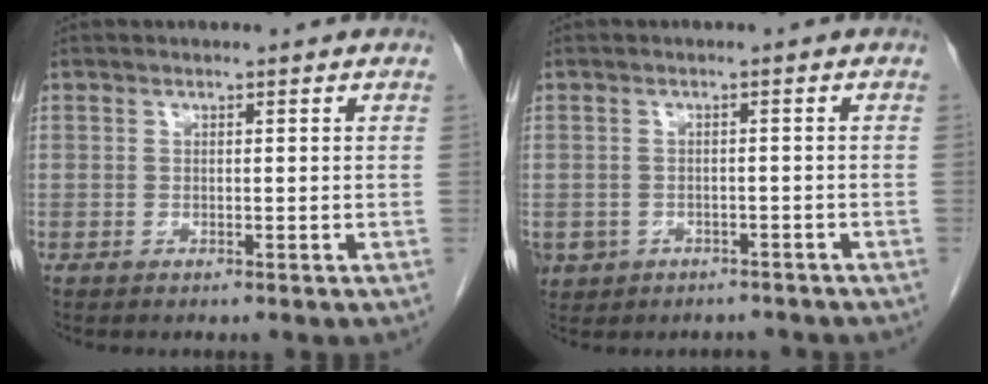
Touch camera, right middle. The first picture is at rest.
{"total": 6.7, "force": [-4.3, 4.9, 1.5], "torque": [-0.034, 0.010, -0.053]}